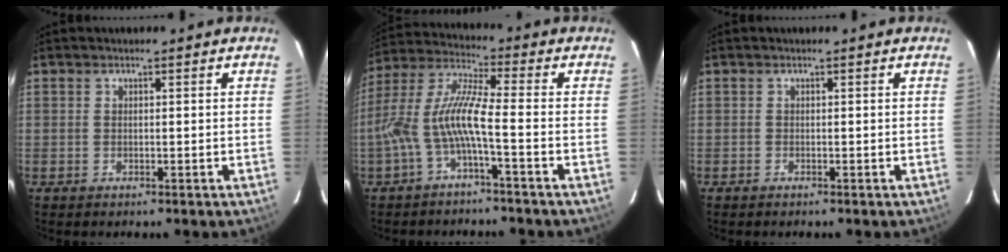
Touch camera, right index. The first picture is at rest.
{"total": 10.3, "force": [-3.6, 0.9, 9.6], "torque": [-0.209, 0.010, -0.069]}
{"total": 0.0}